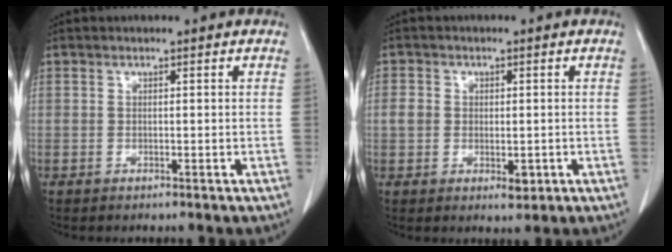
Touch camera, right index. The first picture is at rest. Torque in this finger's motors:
{"motor_torque": [0.14, 0.23, 0.00, 0.03]}